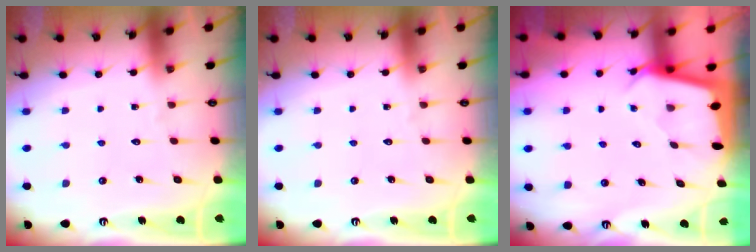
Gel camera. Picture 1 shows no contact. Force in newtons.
{"total": 0.0}
{"total": 2.5, "press": 2.5, "slide": 0.3}